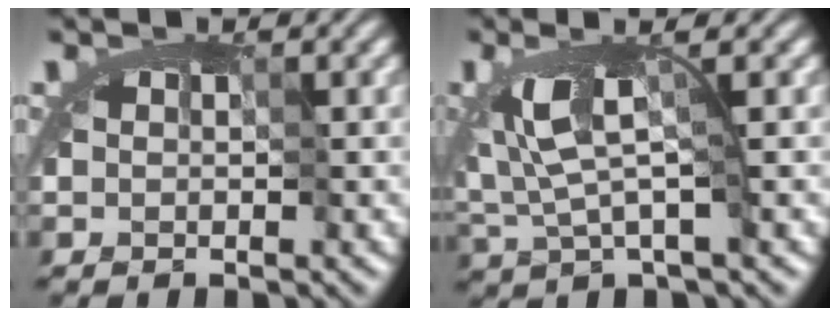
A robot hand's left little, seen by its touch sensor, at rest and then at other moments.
{"total": 2.4, "force": [-0.8, 0.0, 2.3], "torque": [-0.052, -0.014, -0.016]}